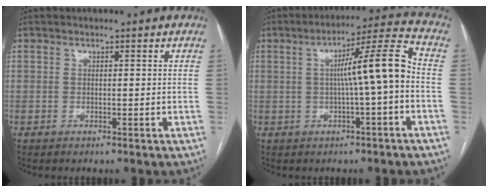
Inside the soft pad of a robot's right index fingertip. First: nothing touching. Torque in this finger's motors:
{"motor_torque": [1.51, 0.07, 0.75, 0.18]}